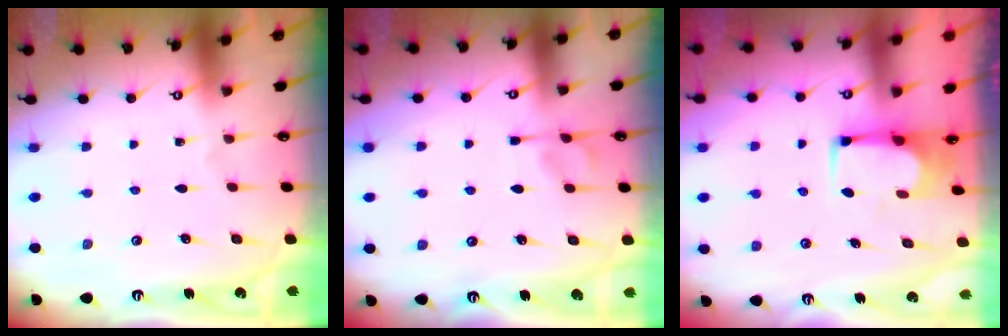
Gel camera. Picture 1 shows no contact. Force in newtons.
{"total": 4.9, "press": 4.9, "slide": 0.5}
{"total": 1.8, "press": 1.7, "slide": 0.4}